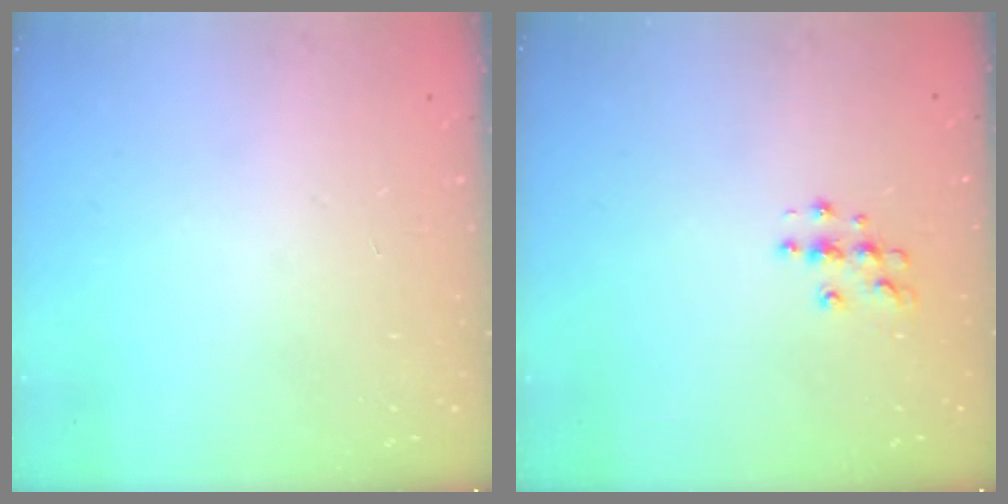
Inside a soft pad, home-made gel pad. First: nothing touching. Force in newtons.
{"total": 4.5, "press": 4.4, "slide": 0.4}